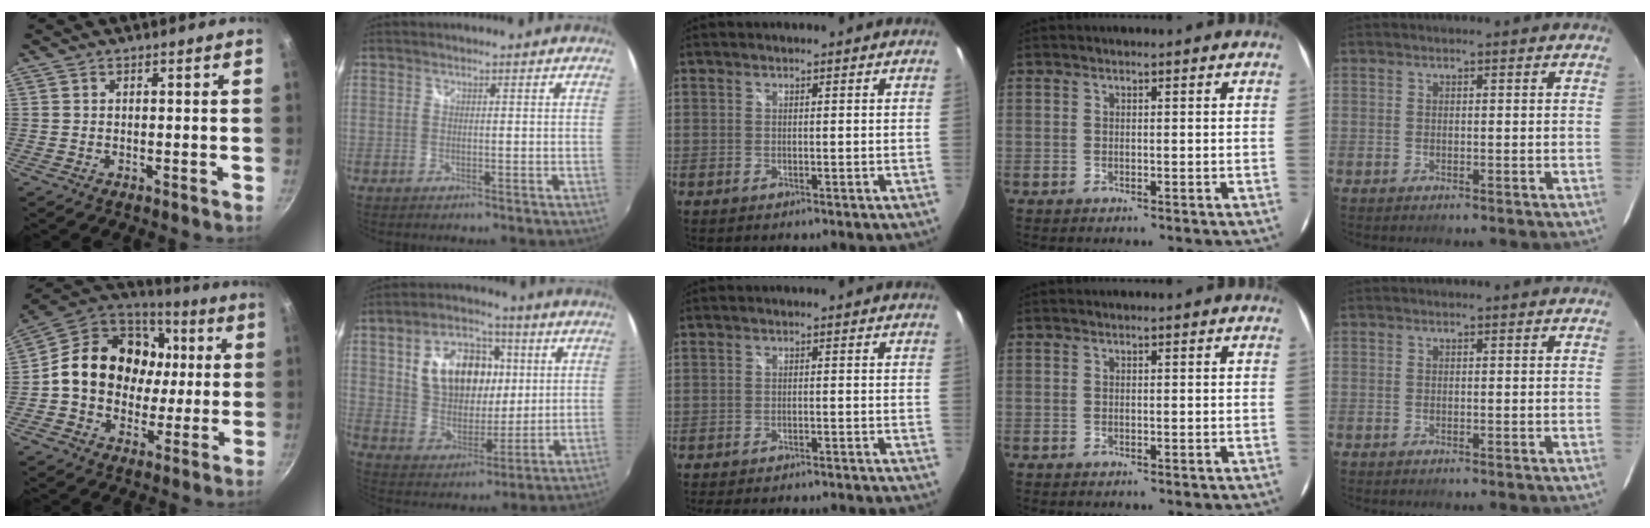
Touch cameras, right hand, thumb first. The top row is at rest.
{"thumb": {"total": 20.4, "force": [1.6, 16.8, 11.4], "torque": [-0.167, 0.032, 0.019]}, "index": {"total": 16.2, "force": [4.3, 10.8, 11.3], "torque": [-0.213, 0.027, 0.085]}, "middle": {"total": 14.5, "force": [-13.0, 2.8, 5.9], "torque": [-0.116, -0.018, -0.171]}}